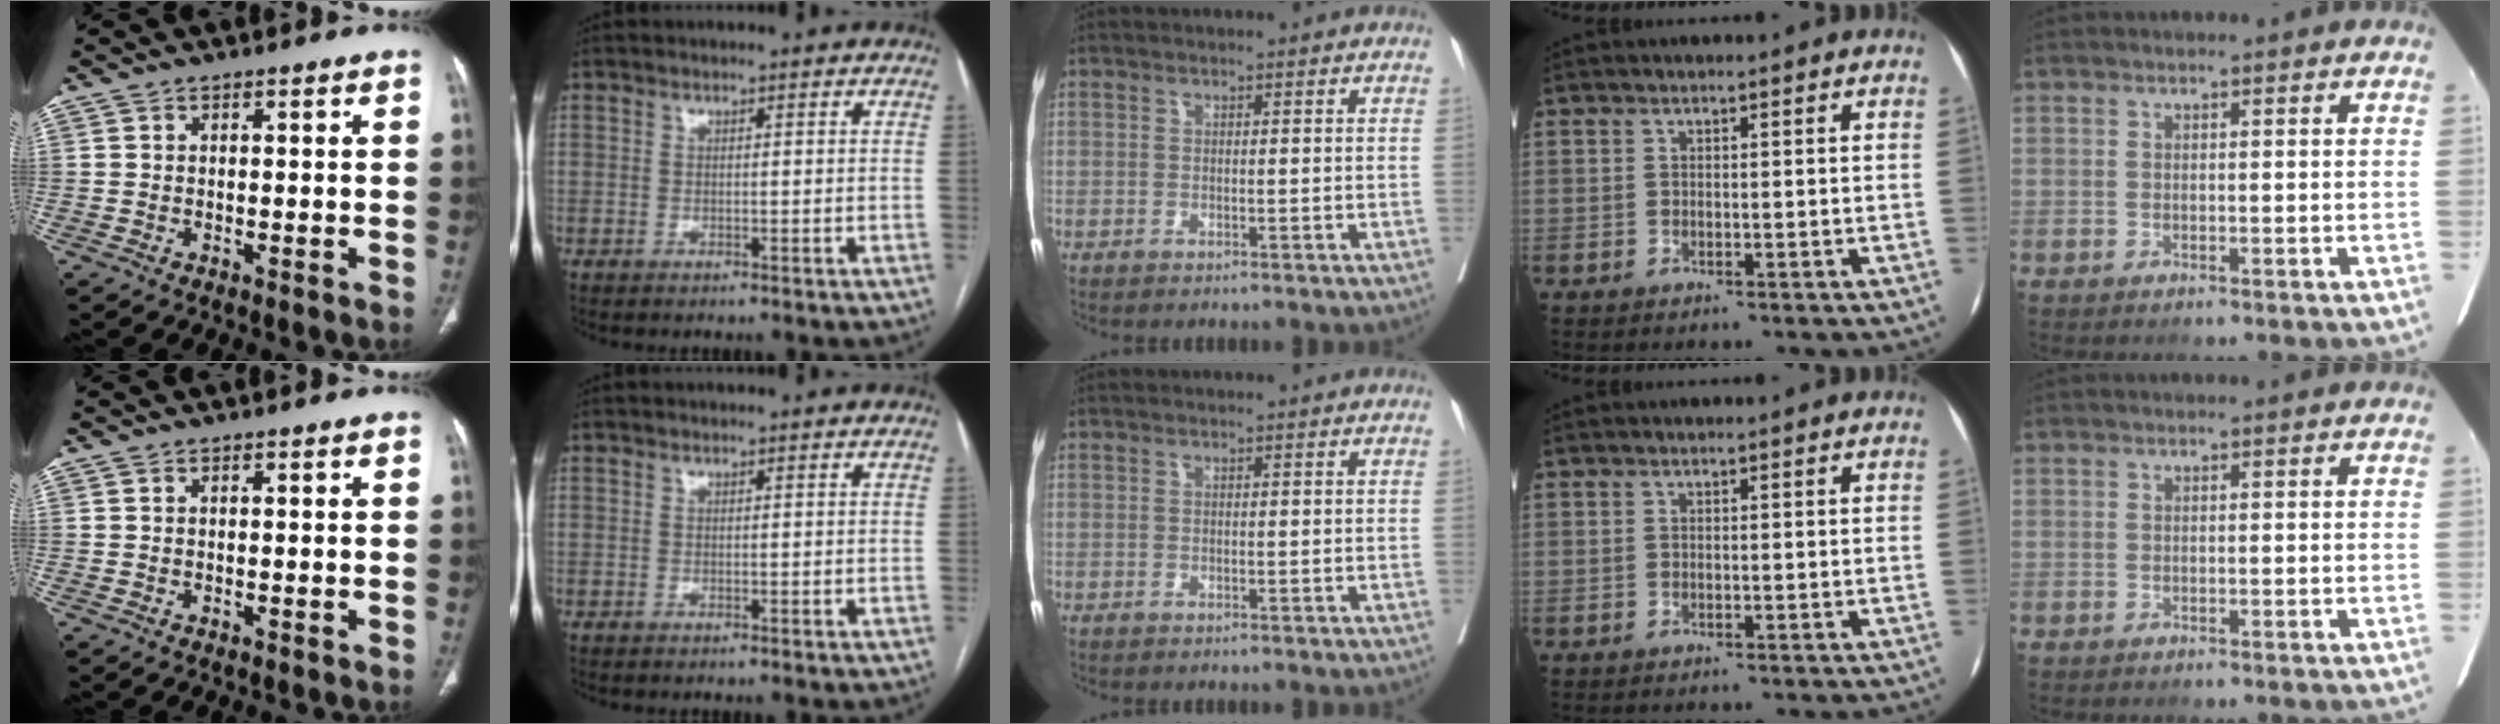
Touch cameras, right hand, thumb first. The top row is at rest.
{}